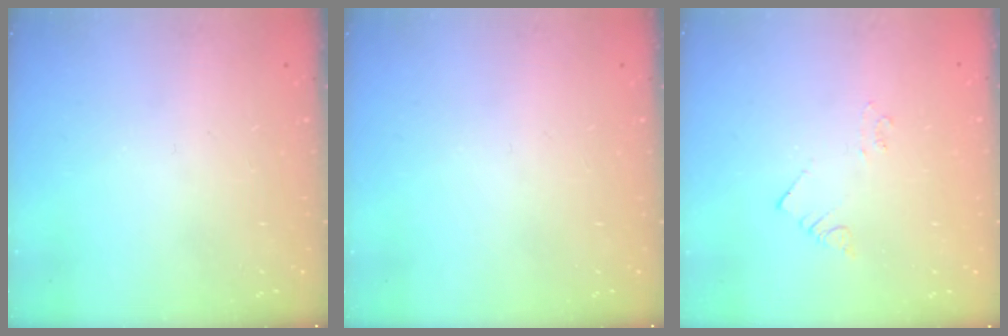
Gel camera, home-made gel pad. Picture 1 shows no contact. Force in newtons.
{"total": 0.0}
{"total": 2.1, "press": 2.1, "slide": 0.3}